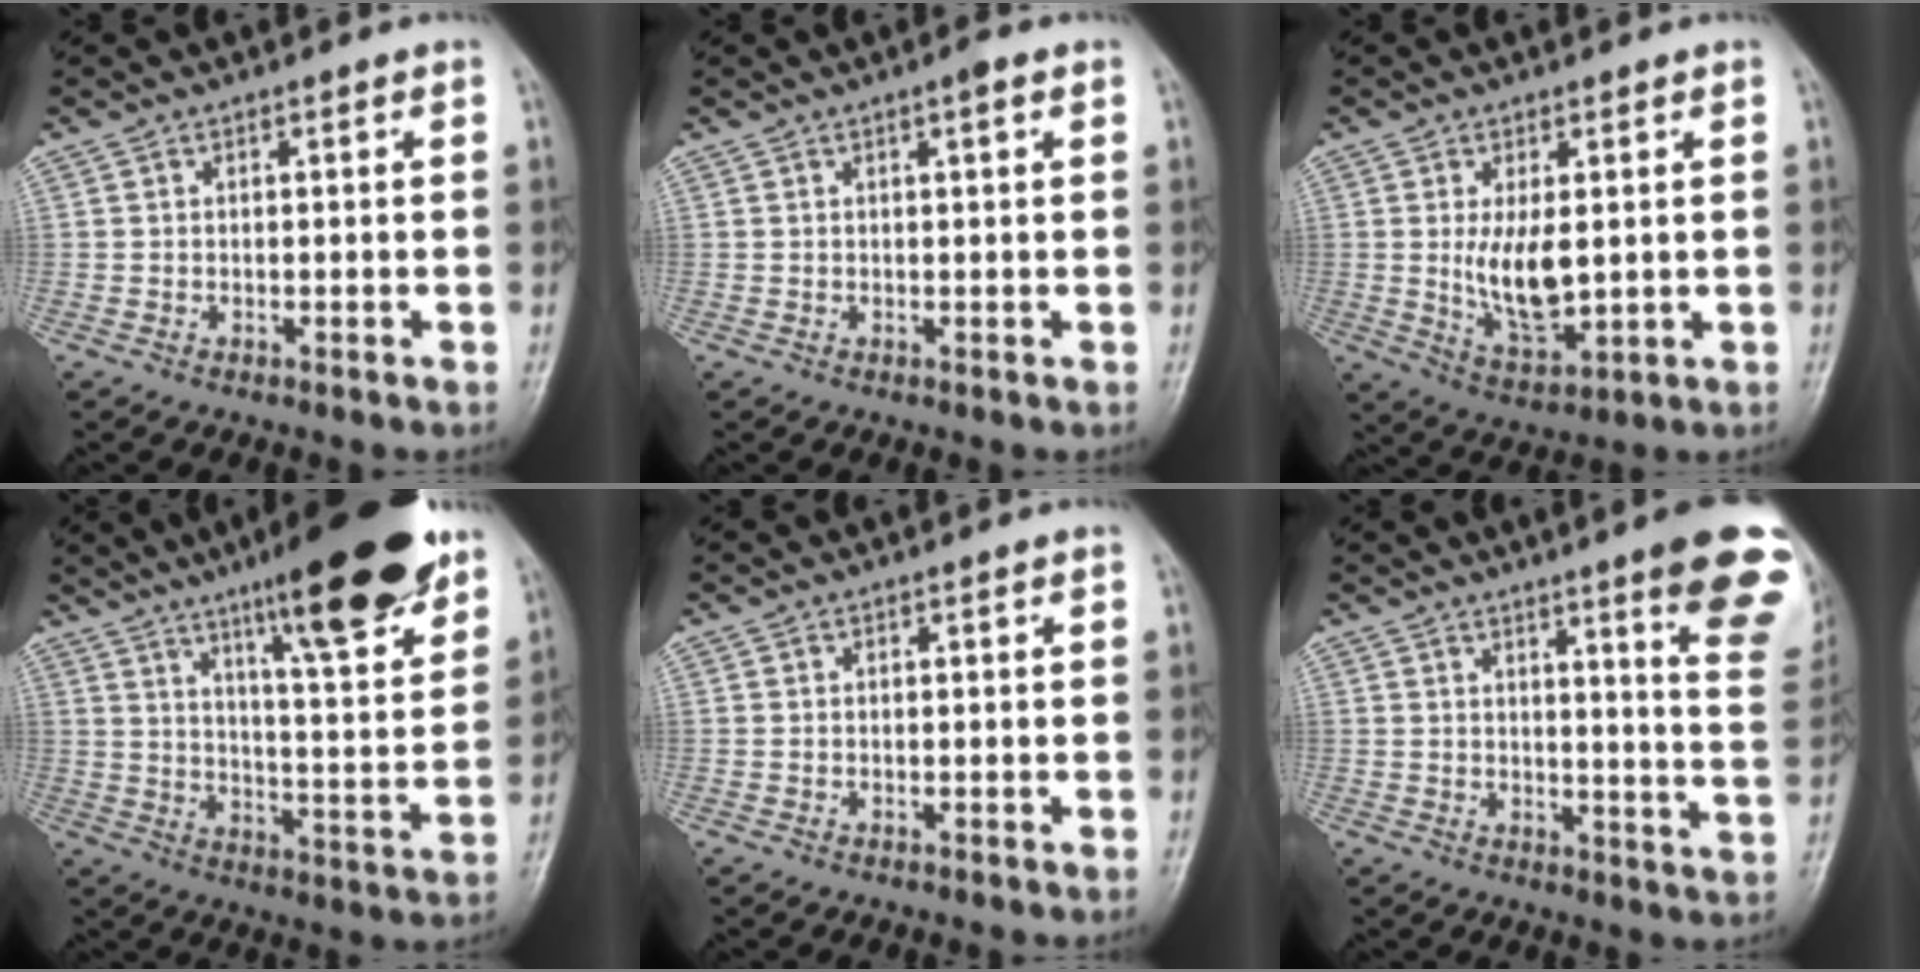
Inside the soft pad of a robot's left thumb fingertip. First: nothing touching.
{"total": 1.6, "force": [0.9, 0.3, 1.3], "torque": [-0.019, 0.000, 0.010]}
{"total": 8.4, "force": [0.6, 4.0, 7.3], "torque": [-0.119, -0.023, 0.025]}
{"total": 20.6, "force": [13.4, 3.9, 15.2], "torque": [-0.190, -0.061, 0.203]}
{"total": 0.0}
{"total": 15.9, "force": [9.5, 1.7, 12.6], "torque": [-0.127, -0.051, 0.103]}